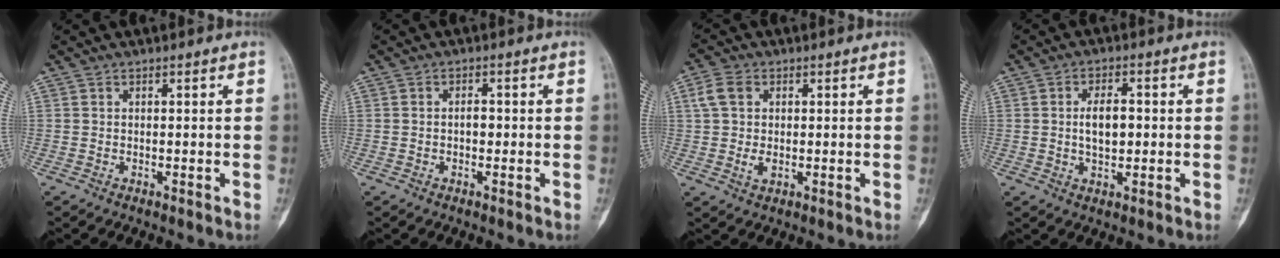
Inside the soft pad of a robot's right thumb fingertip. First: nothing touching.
{"total": 2.0, "force": [-0.2, 1.2, 1.6], "torque": [-0.019, 0.004, -0.005]}
{"total": 6.2, "force": [0.8, 4.3, 4.3], "torque": [-0.083, 0.004, 0.018]}
{"total": 6.1, "force": [0.3, 3.2, 5.2], "torque": [-0.084, 0.002, 0.004]}